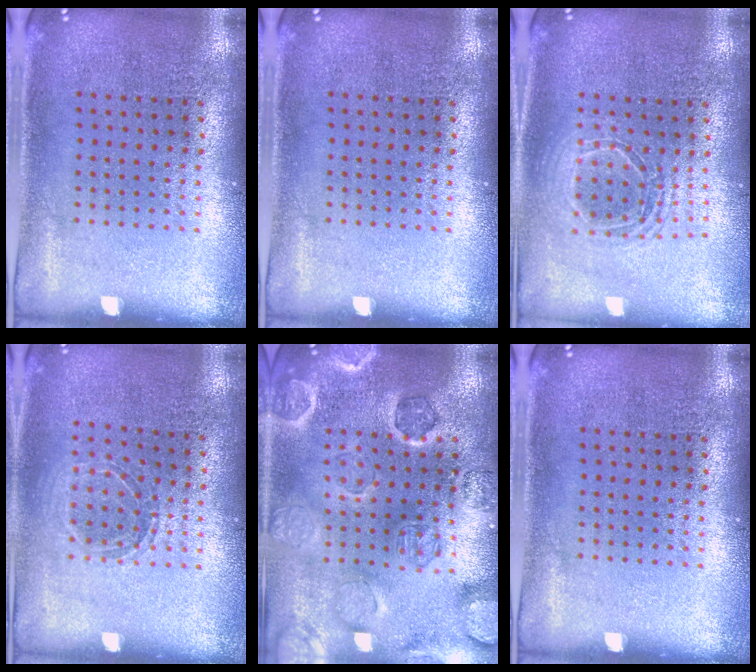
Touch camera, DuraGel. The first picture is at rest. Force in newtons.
{"total": 0.0}
{"total": 1.7, "press": 1.4, "slide": 0.9}
{"total": 1.1, "press": 1.0, "slide": 0.3}
{"total": 2.1, "press": 2.1, "slide": 0.1}
{"total": 0.0}